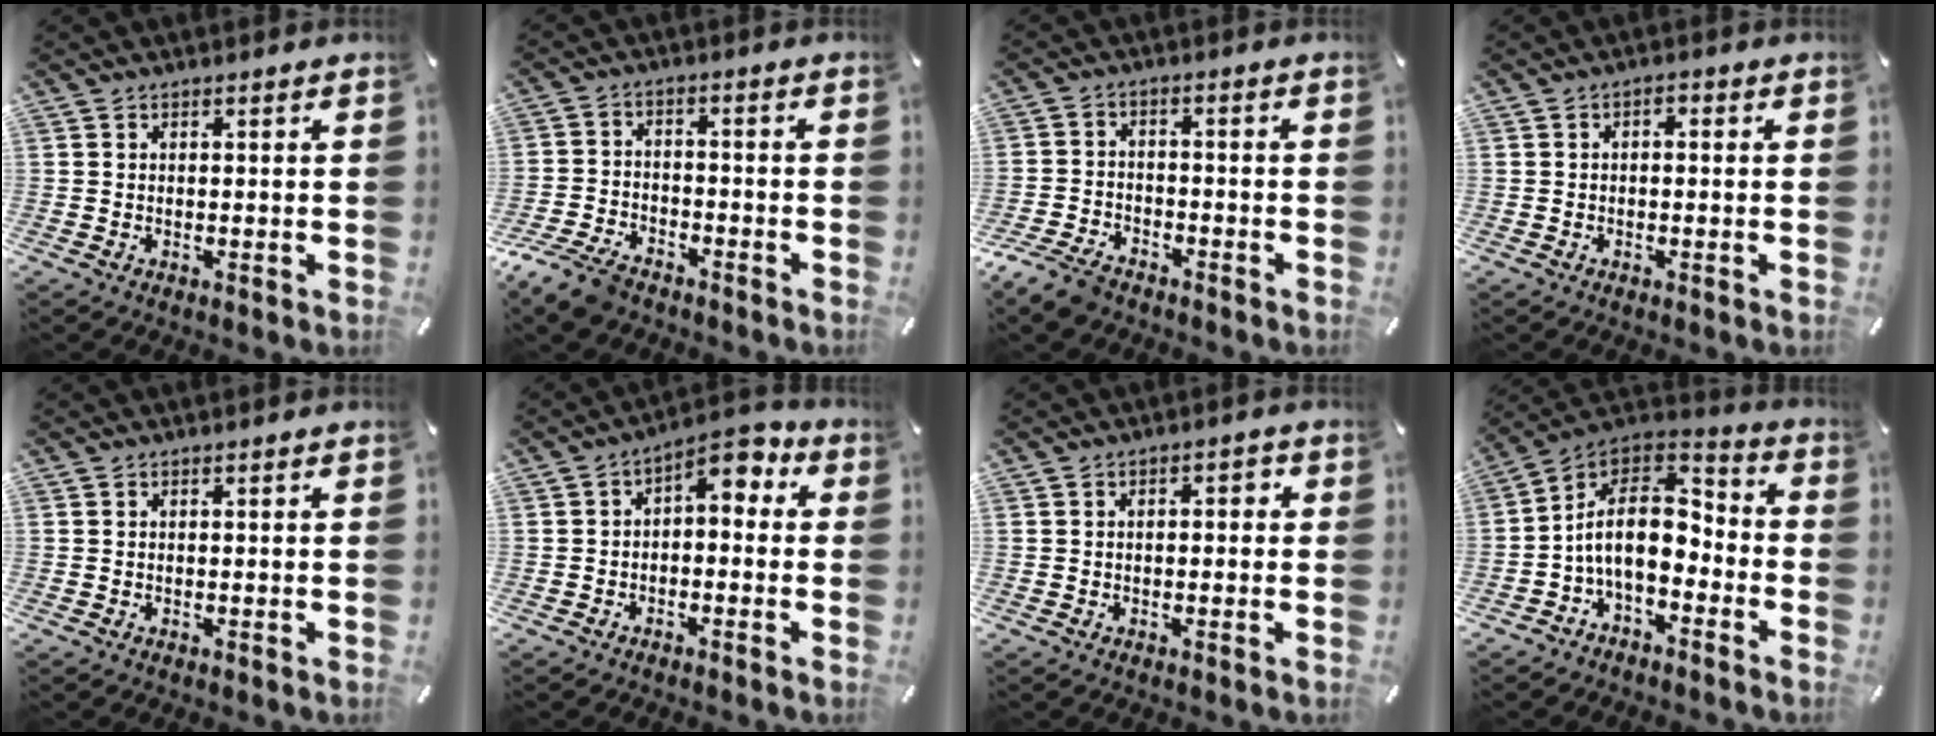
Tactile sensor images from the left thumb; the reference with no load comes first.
{"total": 8.1, "force": [-6.5, 3.6, 3.1], "torque": [-0.078, 0.025, -0.126]}
{"total": 6.7, "force": [-5.4, 3.0, 2.4], "torque": [-0.065, 0.021, -0.107]}
{"total": 1.4, "force": [-1.0, 0.8, 0.7], "torque": [-0.016, 0.006, -0.020]}
{"total": 0.0}
{"total": 4.7, "force": [1.1, 2.9, 3.6], "torque": [-0.054, -0.011, 0.009]}
{"total": 2.1, "force": [-0.7, 1.3, 1.6], "torque": [-0.033, 0.012, -0.016]}
{"total": 14.3, "force": [-2.0, 9.1, 10.9], "torque": [-0.224, 0.006, -0.037]}